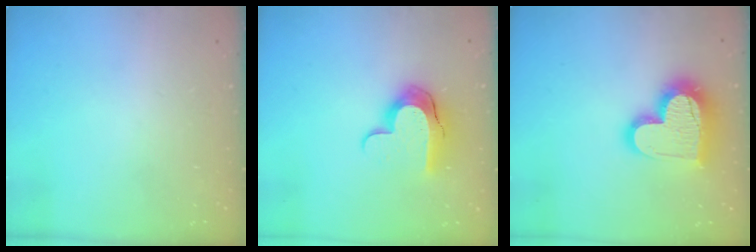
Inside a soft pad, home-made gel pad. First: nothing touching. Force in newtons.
{"total": 11.1, "press": 11.1, "slide": 0.8}
{"total": 17.8, "press": 17.7, "slide": 1.5}